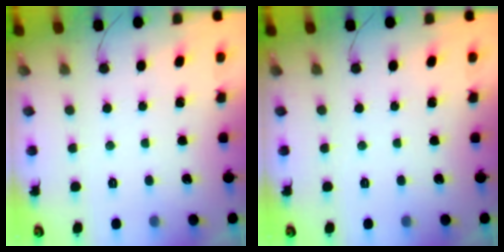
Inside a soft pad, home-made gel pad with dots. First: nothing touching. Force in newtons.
{"total": 0.0}